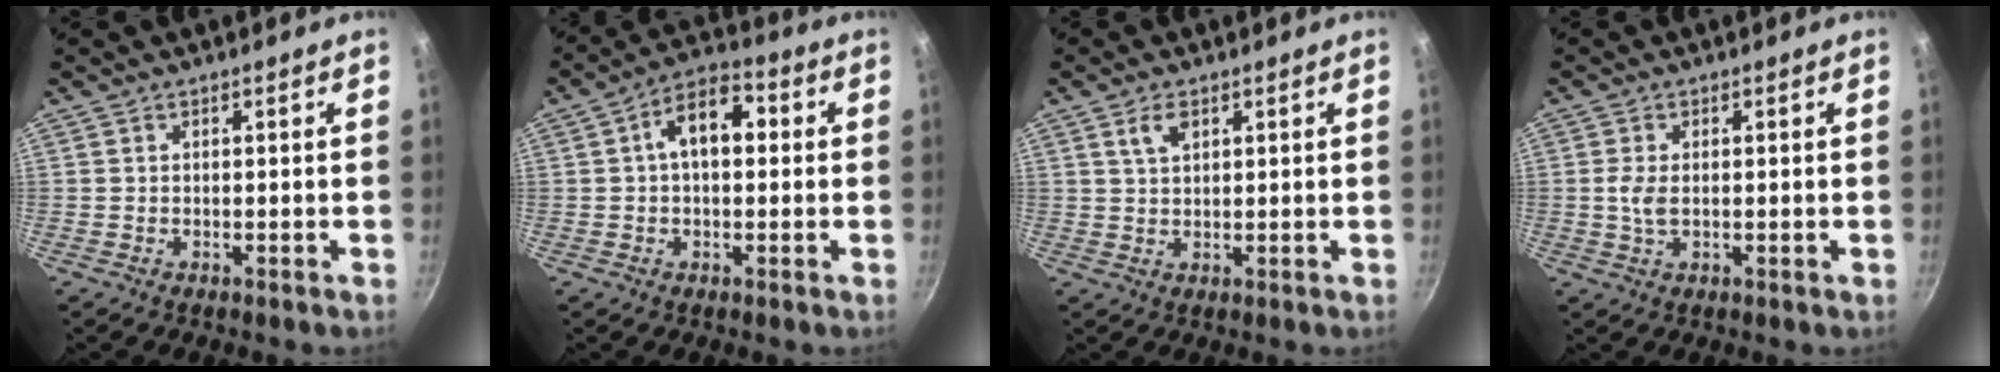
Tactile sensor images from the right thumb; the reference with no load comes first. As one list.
[{"total": 9.3, "force": [1.3, 5.4, 7.5], "torque": [-0.109, 0.029, 0.013]}, {"total": 3.3, "force": [1.7, 1.7, 2.2], "torque": [-0.039, -0.005, 0.037]}, {"total": 2.9, "force": [0.0, 1.5, 2.6], "torque": [-0.060, -0.002, 0.001]}]